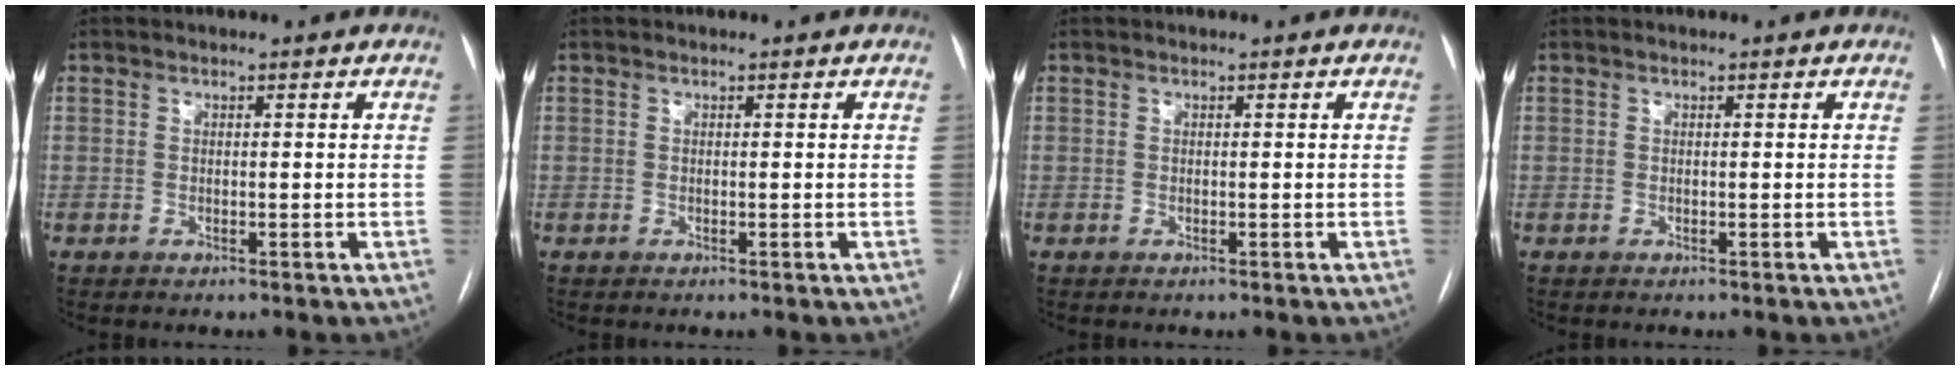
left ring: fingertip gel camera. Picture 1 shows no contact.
{"total": 0.0}
{"total": 0.0}
{"total": 0.0}